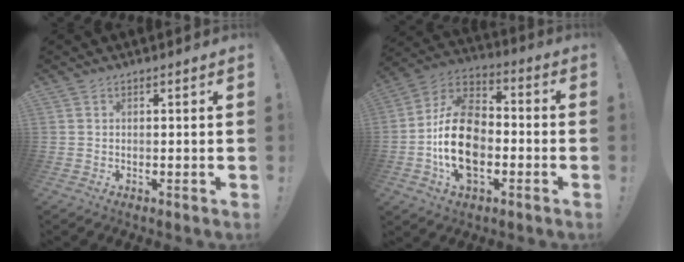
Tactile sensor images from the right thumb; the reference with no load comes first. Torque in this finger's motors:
{"motor_torque": [2.35, 2.66, 1.23, -1.04, 0.67]}